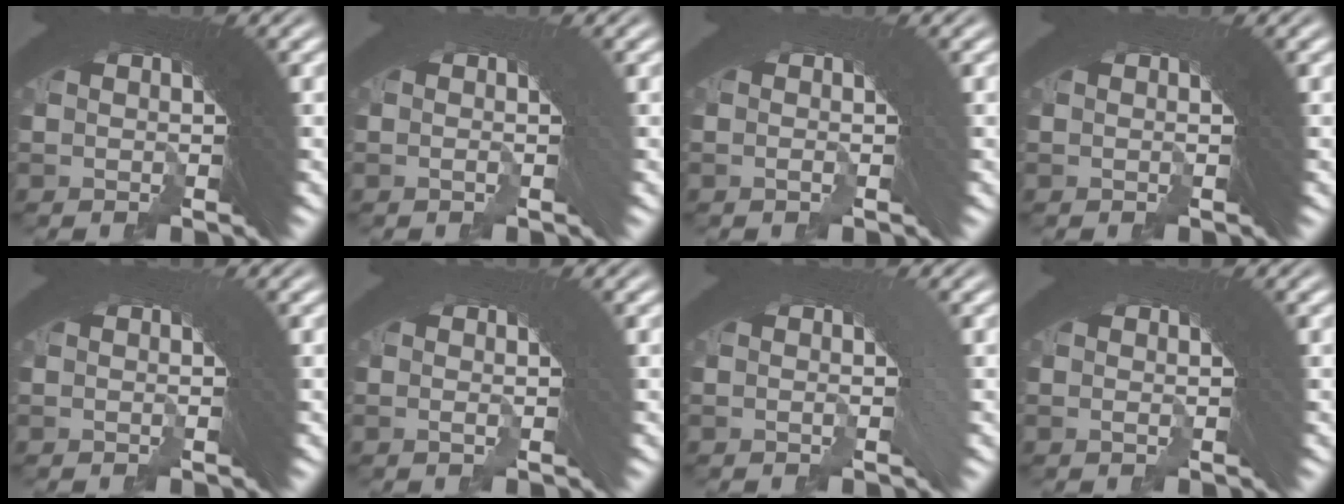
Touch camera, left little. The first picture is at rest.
{"total": 1.4, "force": [-1.1, 0.4, 0.8], "torque": [-0.008, 0.012, -0.023]}
{"total": 1.3, "force": [-1.2, 0.2, 0.5], "torque": [-0.003, 0.010, -0.025]}
{"total": 0.7, "force": [-0.4, 0.4, 0.4], "torque": [-0.007, 0.009, -0.014]}
{"total": 0.7, "force": [-0.6, 0.3, 0.2], "torque": [0.000, 0.012, -0.018]}
{"total": 1.1, "force": [-0.8, 0.2, 0.8], "torque": [-0.013, 0.009, -0.016]}
{"total": 1.4, "force": [-0.7, 0.3, 1.1], "torque": [-0.008, 0.016, -0.017]}
{"total": 0.8, "force": [-0.5, 0.4, 0.6], "torque": [-0.011, 0.009, -0.012]}